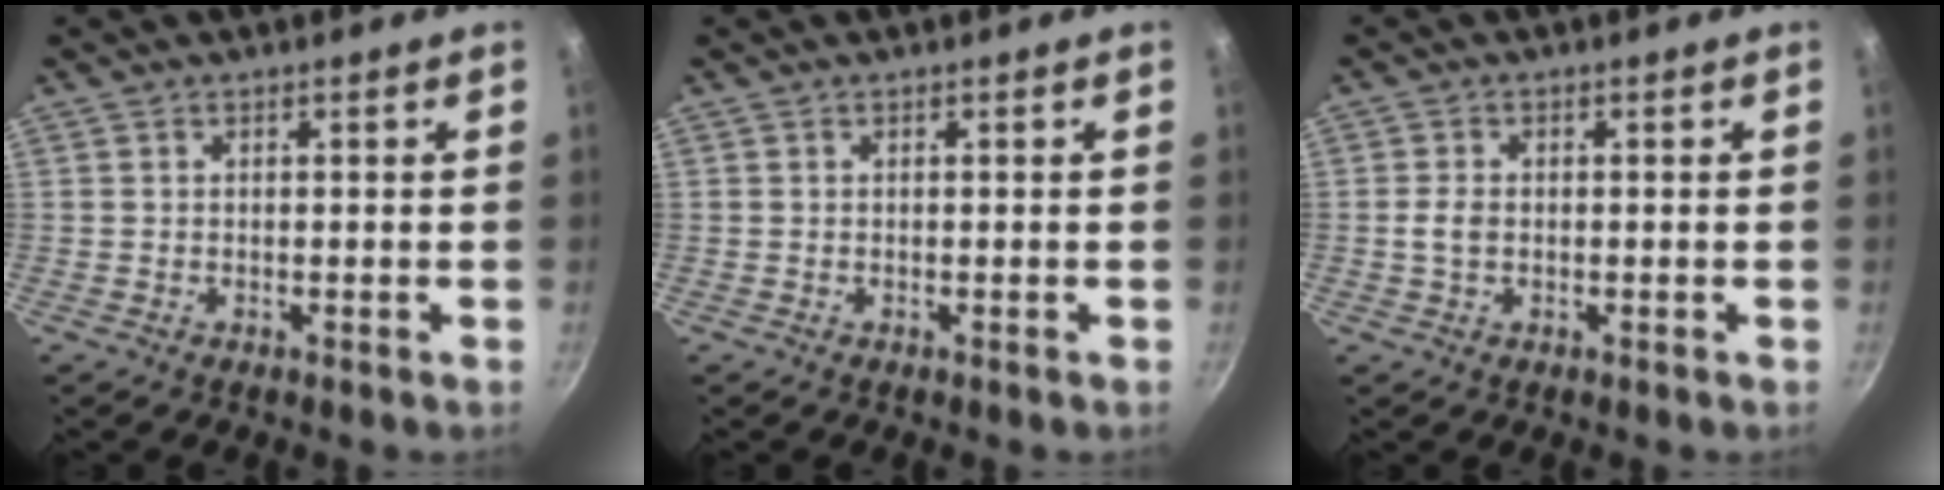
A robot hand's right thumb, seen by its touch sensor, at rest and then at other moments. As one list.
[{"total": 0.0}, {"total": 2.6, "force": [-0.2, 1.9, 1.9], "torque": [-0.034, 0.005, -0.005]}]